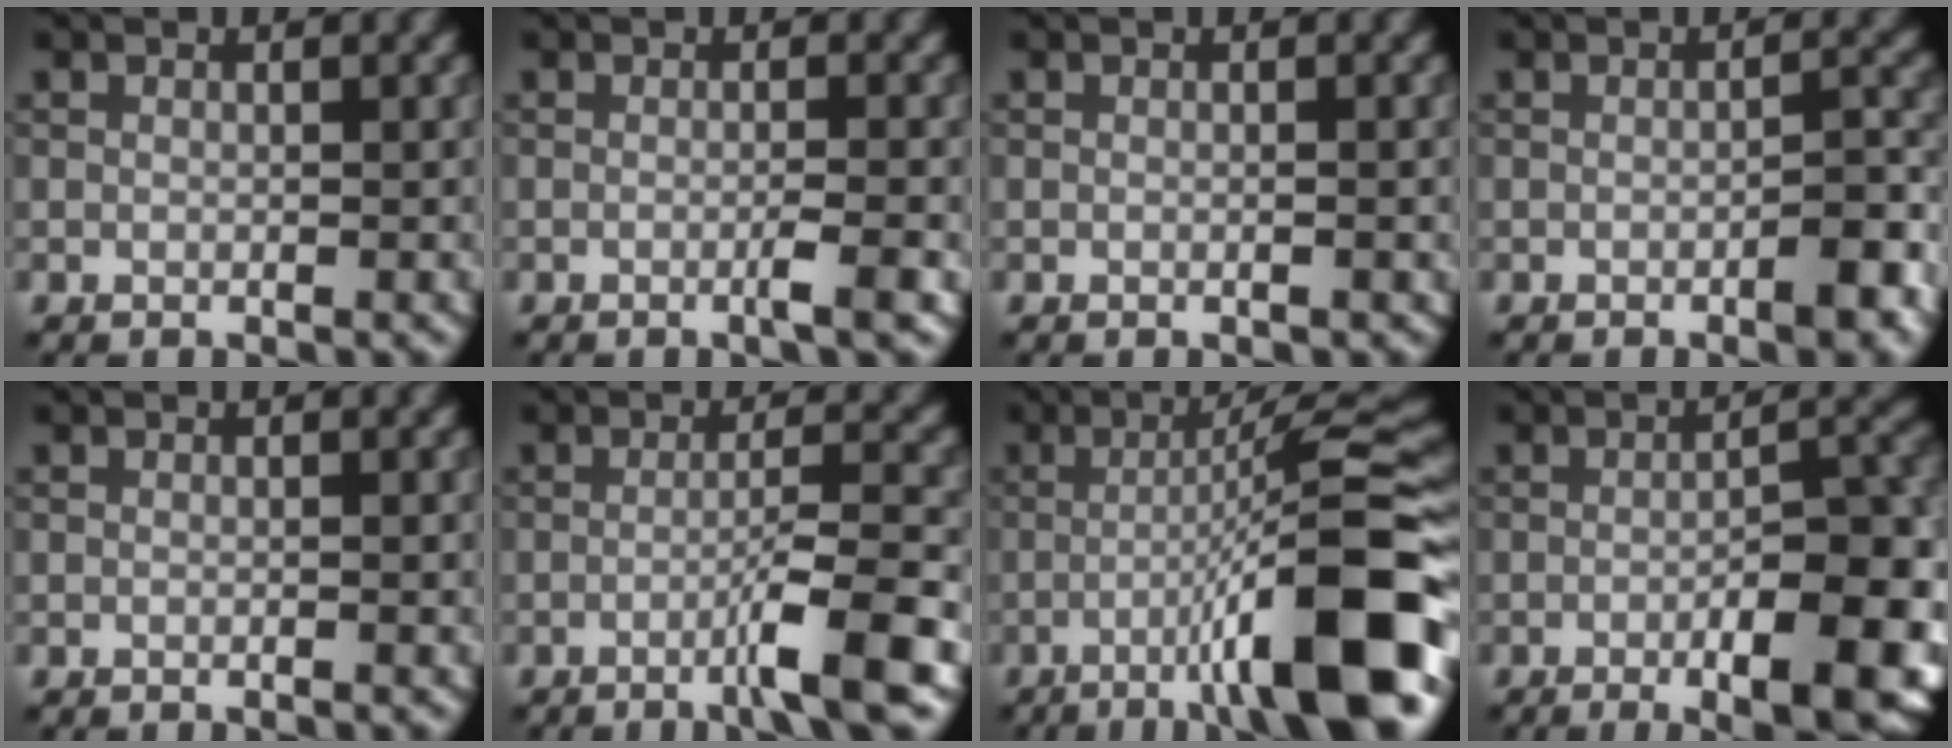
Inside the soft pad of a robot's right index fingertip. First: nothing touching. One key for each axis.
{"total": 1.8, "fx": -0.6, "fy": 0.2, "fz": 1.7, "tx": -0.025, "ty": 0.001, "tz": -0.015}
{"total": 0.5, "fx": -0.1, "fy": 0.0, "fz": 0.5, "tx": -0.008, "ty": 0.001, "tz": -0.001}
{"total": 3.3, "fx": -1.5, "fy": 0.7, "fz": 2.8, "tx": -0.041, "ty": 0.005, "tz": -0.026}
{"total": 0.0}
{"total": 5.0, "fx": -2.1, "fy": 0.4, "fz": 4.5, "tx": -0.064, "ty": 0.011, "tz": -0.048}
{"total": 12.5, "fx": -4.5, "fy": 1.6, "fz": 11.6, "tx": -0.150, "ty": 0.023, "tz": -0.070}
{"total": 10.6, "fx": -4.1, "fy": 3.4, "fz": 9.2, "tx": -0.121, "ty": 0.000, "tz": -0.050}